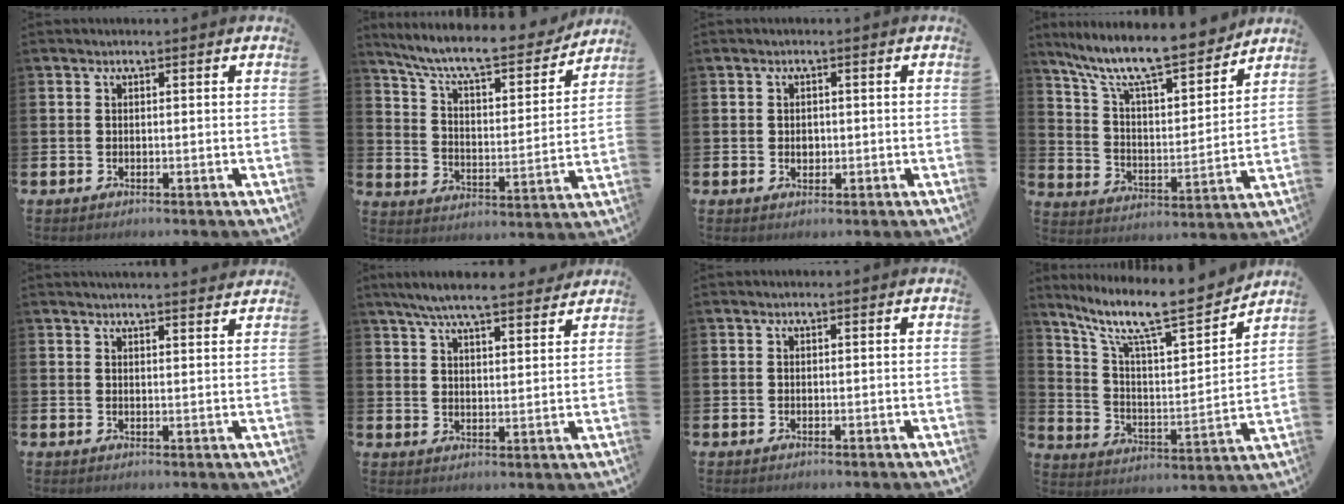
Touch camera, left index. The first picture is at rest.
{"total": 9.3, "force": [8.4, 1.7, 3.6], "torque": [-0.091, -0.062, 0.136]}
{"total": 1.3, "force": [0.0, 1.0, 0.7], "torque": [0.000, 0.002, -0.005]}
{"total": 11.1, "force": [9.9, 1.7, 4.7], "torque": [-0.122, -0.070, 0.167]}
{"total": 2.8, "force": [2.8, -0.2, 0.0], "torque": [-0.002, -0.018, 0.050]}
{"total": 7.1, "force": [6.6, 0.9, 2.5], "torque": [-0.053, -0.033, 0.116]}
{"total": 0.0}
{"total": 11.1, "force": [9.5, 1.7, 5.5], "torque": [-0.132, -0.070, 0.154]}